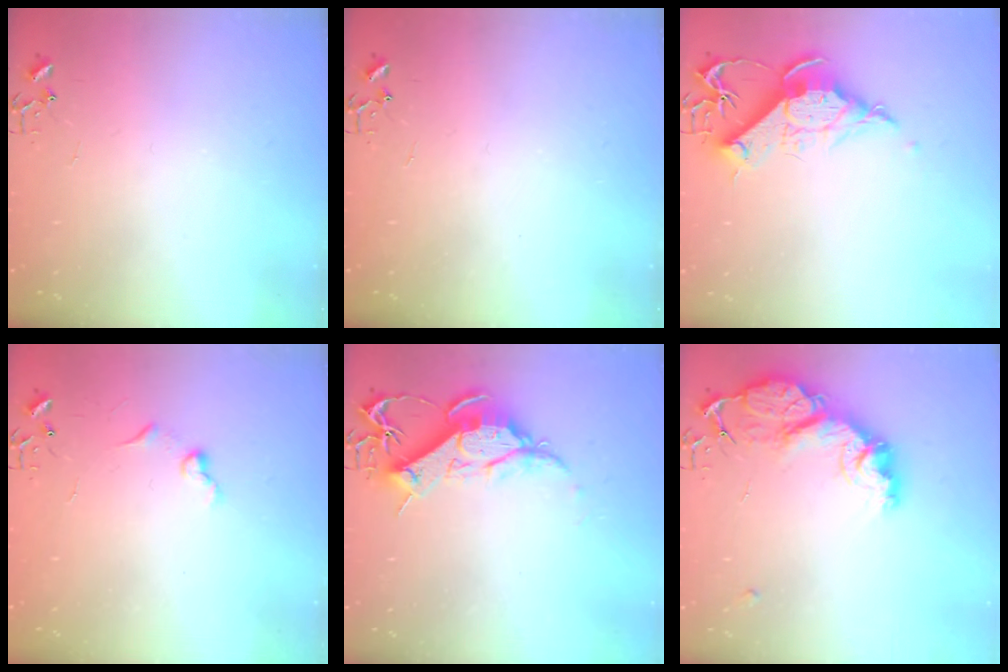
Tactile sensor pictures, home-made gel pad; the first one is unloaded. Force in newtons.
{"total": 0.0}
{"total": 12.9, "press": 12.8, "slide": 1.5}
{"total": 6.3, "press": 6.3, "slide": 0.5}
{"total": 12.5, "press": 12.4, "slide": 1.3}
{"total": 15.8, "press": 15.8, "slide": 1.3}